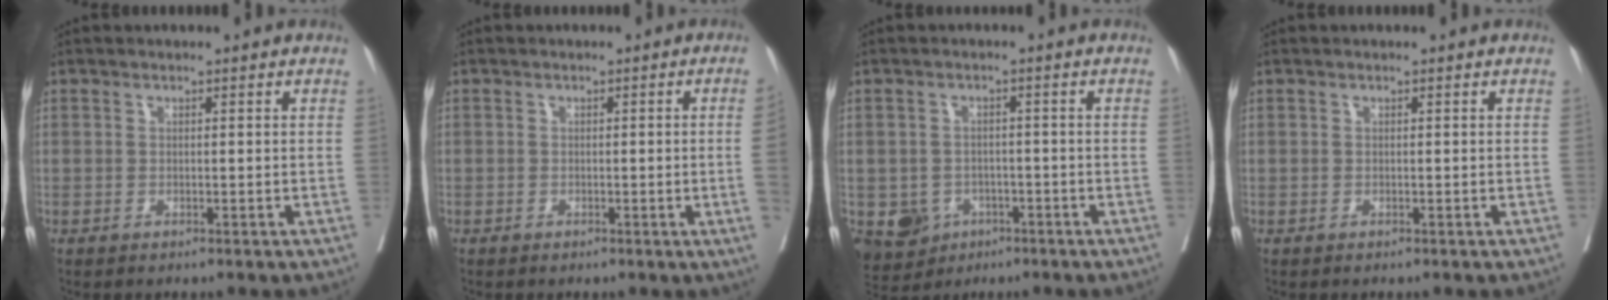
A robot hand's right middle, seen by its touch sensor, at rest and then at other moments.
{"total": 2.3, "force": [-0.4, -0.7, 2.2], "torque": [-0.028, -0.003, -0.003]}
{"total": 6.4, "force": [-2.8, 5.4, 1.8], "torque": [-0.033, 0.002, -0.035]}
{"total": 0.0}